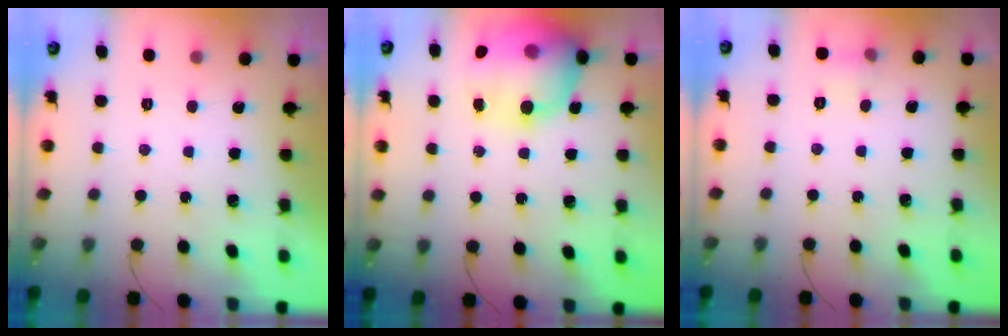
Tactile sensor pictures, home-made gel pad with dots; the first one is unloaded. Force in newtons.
{"total": 20.9, "press": 20.5, "slide": 4.5}
{"total": 4.7, "press": 4.3, "slide": 1.8}